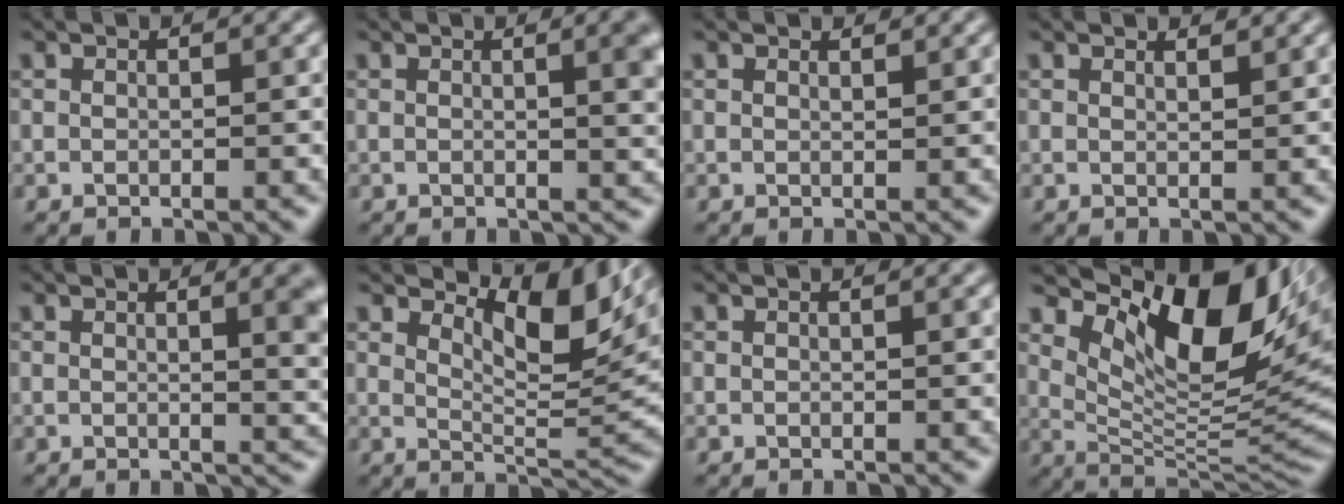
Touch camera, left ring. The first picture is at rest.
{"total": 5.7, "force": [1.5, 2.3, 5.0], "torque": [-0.024, 0.015, 0.016]}
{"total": 1.1, "force": [1.0, 0.2, 0.2], "torque": [-0.001, 0.003, 0.007]}
{"total": 1.5, "force": [1.4, 0.3, 0.4], "torque": [0.000, 0.006, 0.012]}
{"total": 5.8, "force": [1.7, 2.3, 5.1], "torque": [-0.018, 0.011, 0.025]}
{"total": 7.4, "force": [4.1, 2.7, 5.5], "torque": [-0.088, 0.002, 0.074]}
{"total": 0.7, "force": [0.4, 0.2, 0.5], "torque": [-0.005, 0.000, 0.000]}
{"total": 12.2, "force": [5.6, 5.4, 9.5], "torque": [-0.165, 0.001, 0.113]}